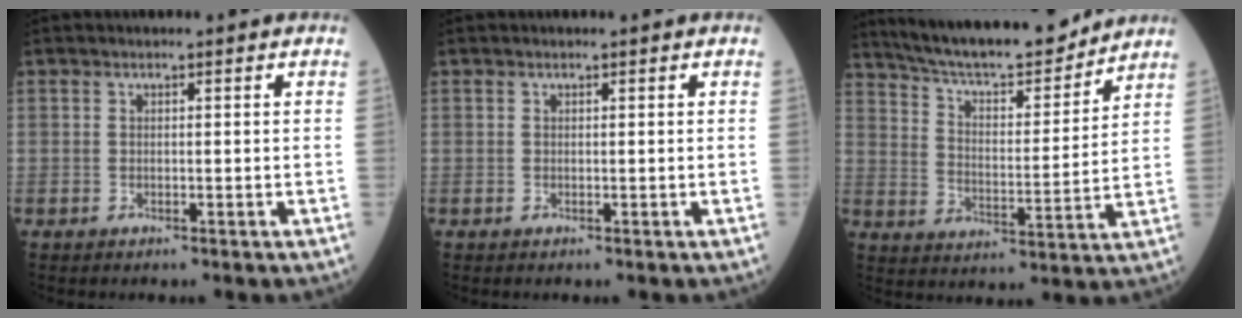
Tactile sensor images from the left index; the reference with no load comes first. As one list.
[{"total": 0.0}, {"total": 17.5, "force": [15.9, 2.4, 6.8], "torque": [-0.117, -0.002, 0.251]}]